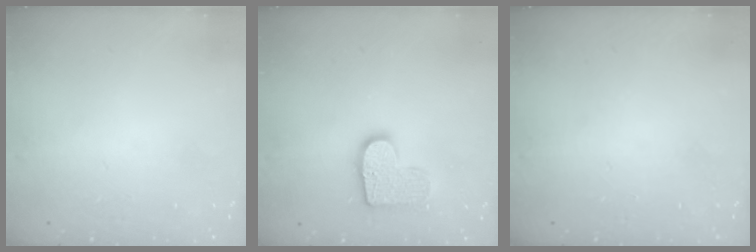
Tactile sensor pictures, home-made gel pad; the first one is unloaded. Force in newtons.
{"total": 11.6, "press": 11.6, "slide": 0.6}
{"total": 0.0}